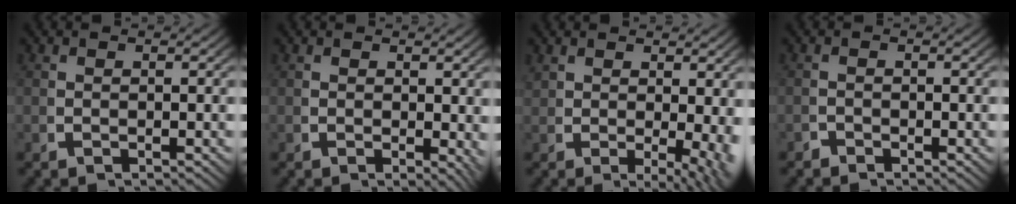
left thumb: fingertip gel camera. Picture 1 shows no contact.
{"total": 1.6, "force": [0.5, 0.8, 1.4], "torque": [-0.011, -0.008, 0.012]}
{"total": 3.5, "force": [0.2, 1.3, 3.3], "torque": [-0.045, -0.023, 0.020]}
{"total": 1.0, "force": [-1.0, 0.0, -0.2], "torque": [0.009, -0.006, -0.020]}